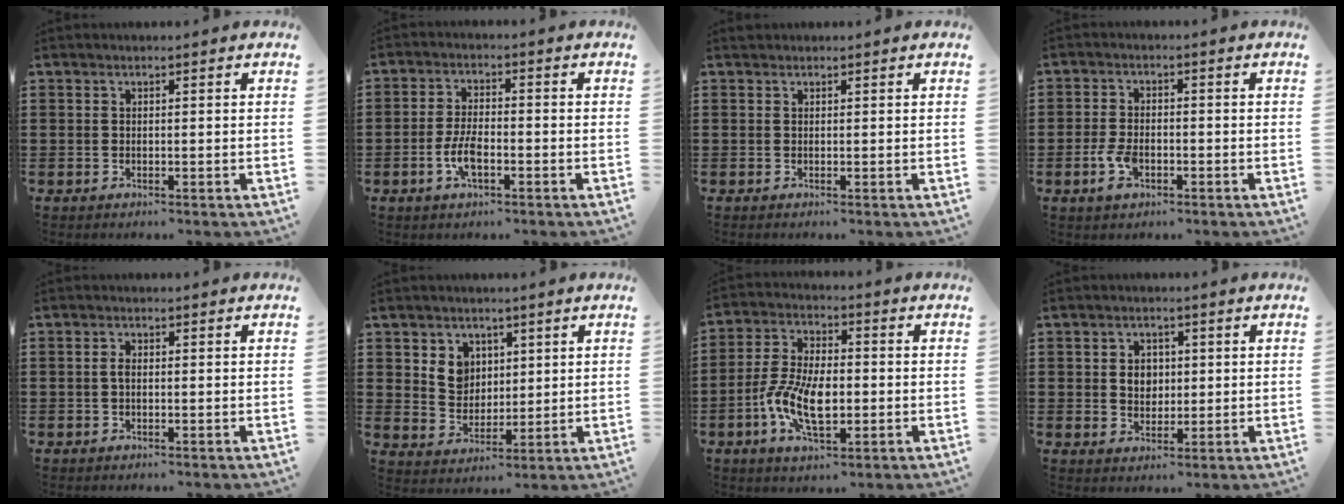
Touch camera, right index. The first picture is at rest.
{"total": 4.8, "force": [-1.7, 1.9, 4.1], "torque": [-0.099, -0.006, -0.036]}
{"total": 0.0}
{"total": 3.8, "force": [-1.5, 1.9, 3.0], "torque": [-0.074, -0.009, -0.032]}
{"total": 1.3, "force": [-0.2, 0.6, 1.1], "torque": [-0.029, -0.002, -0.008]}
{"total": 5.1, "force": [2.3, 4.5, 1.2], "torque": [-0.037, 0.011, 0.041]}
{"total": 9.7, "force": [-2.3, 4.8, 8.1], "torque": [-0.186, -0.003, -0.048]}
{"total": 3.4, "force": [0.4, 2.8, 1.9], "torque": [-0.046, 0.012, 0.004]}